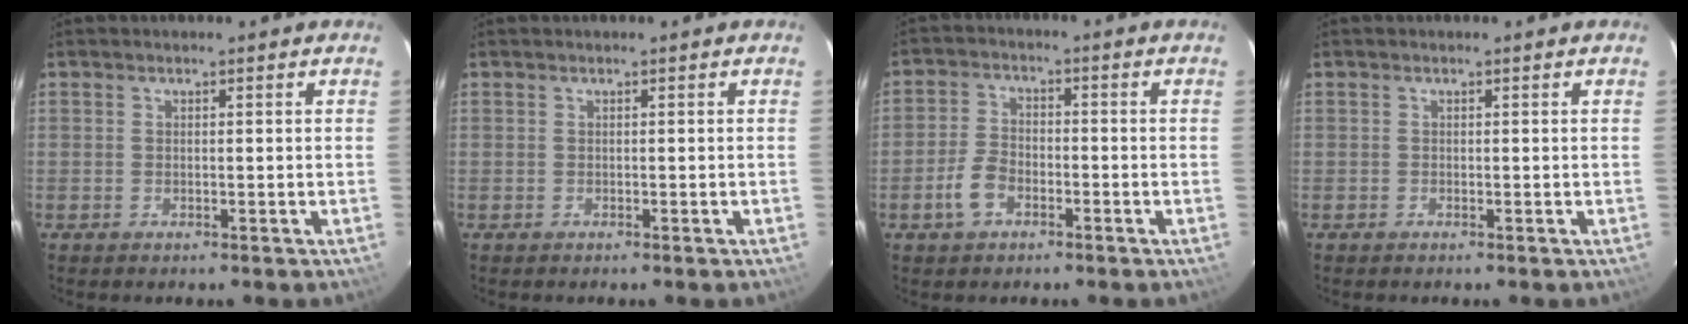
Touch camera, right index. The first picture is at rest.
{"total": 0.0}
{"total": 5.4, "force": [-2.7, 3.4, 3.2], "torque": [-0.075, 0.009, -0.050]}
{"total": 0.0}